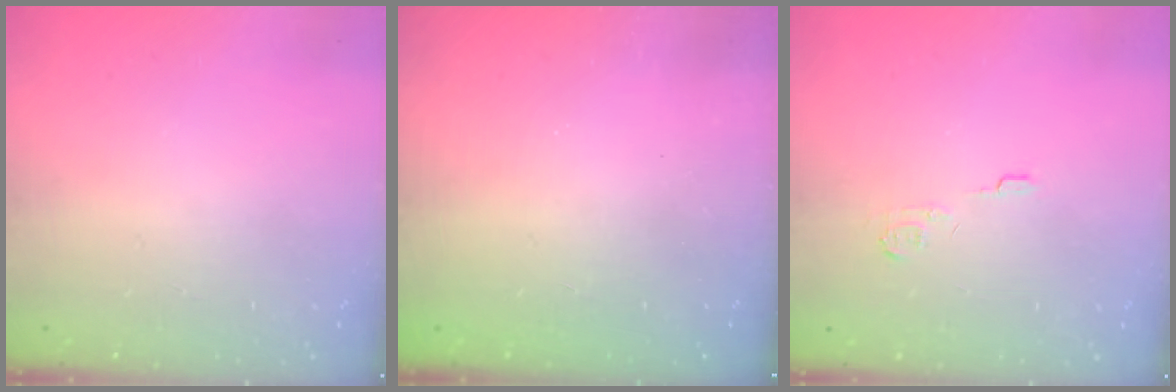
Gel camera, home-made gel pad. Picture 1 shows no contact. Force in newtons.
{"total": 2.5, "press": 2.4, "slide": 0.8}
{"total": 3.8, "press": 3.8, "slide": 0.5}